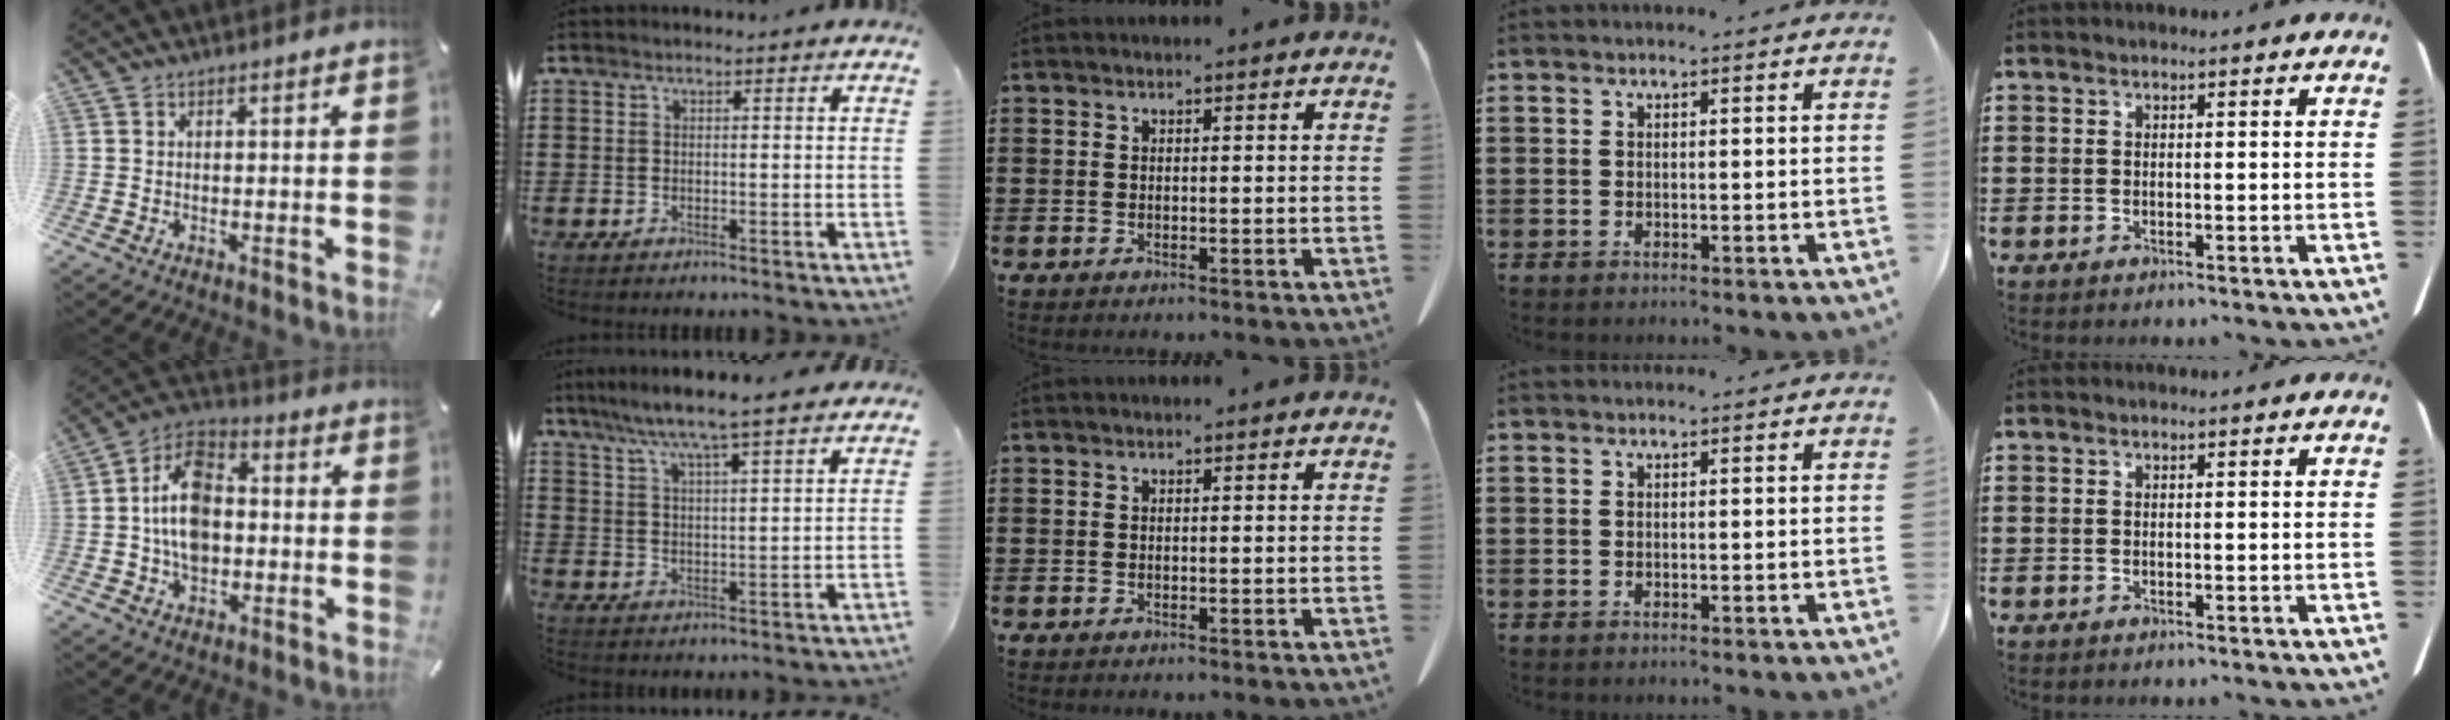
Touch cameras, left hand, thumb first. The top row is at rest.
{"thumb": {"total": 12.2, "force": [-1.0, 8.8, 8.4], "torque": [-0.177, 0.019, -0.017]}, "index": {"total": 6.0, "force": [5.1, -0.6, 3.2], "torque": [-0.081, -0.025, 0.085]}}